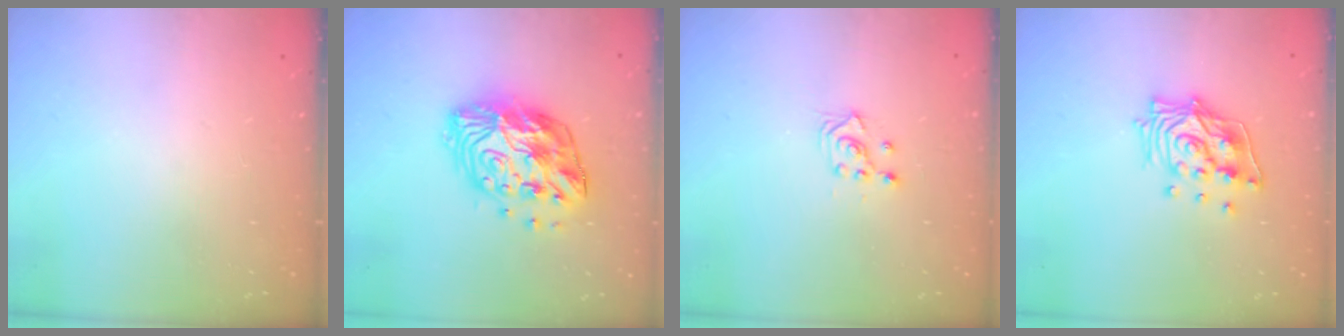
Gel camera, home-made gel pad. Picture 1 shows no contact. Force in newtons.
{"total": 15.1, "press": 15.1, "slide": 0.7}
{"total": 2.9, "press": 2.9, "slide": 0.2}
{"total": 13.5, "press": 13.5, "slide": 1.6}